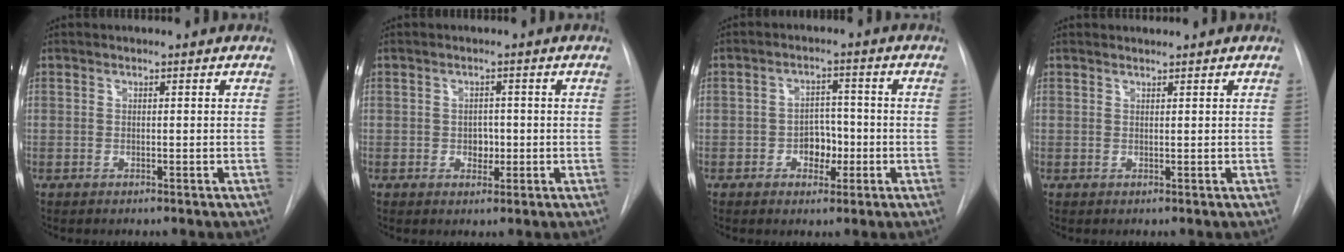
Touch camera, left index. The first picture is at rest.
{"total": 2.1, "force": [-0.4, 1.6, 1.3], "torque": [-0.015, 0.001, -0.004]}
{"total": 4.3, "force": [-1.4, 3.0, 2.8], "torque": [-0.036, 0.006, -0.021]}
{"total": 0.7, "force": [0.7, -0.1, -0.2], "torque": [-0.005, 0.004, 0.015]}